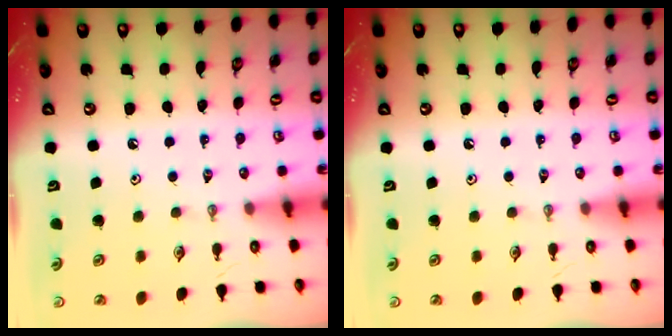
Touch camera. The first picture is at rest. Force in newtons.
{"total": 0.0}